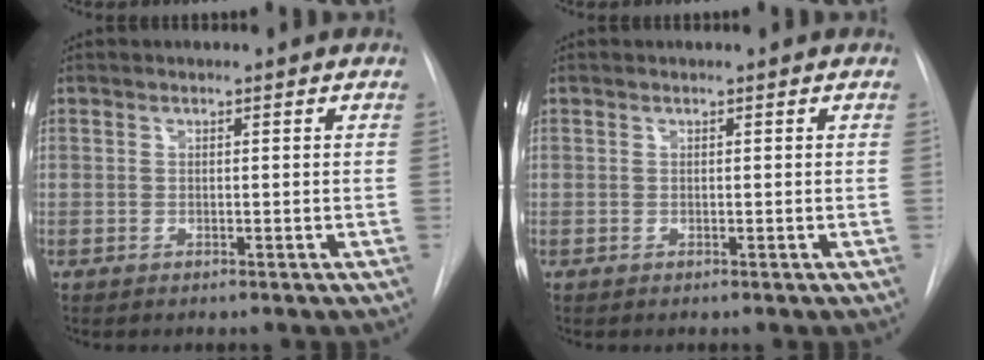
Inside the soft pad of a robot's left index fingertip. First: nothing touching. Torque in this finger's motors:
{"motor_torque": [0.01, 0.01, 0.00, 0.00]}